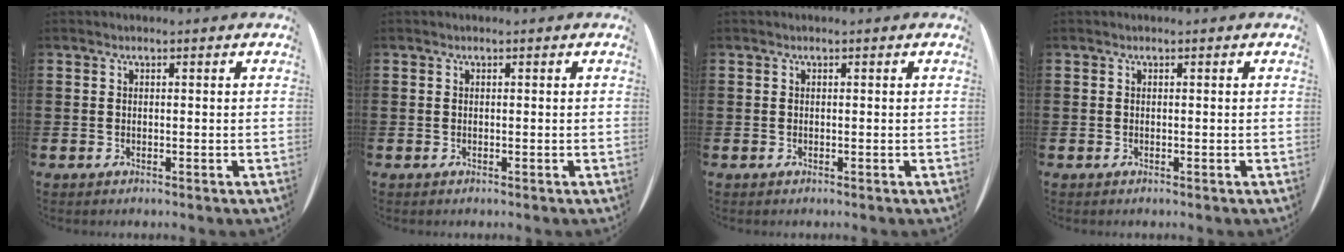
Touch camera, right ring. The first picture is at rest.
{"total": 0.0}
{"total": 0.0}
{"total": 0.0}